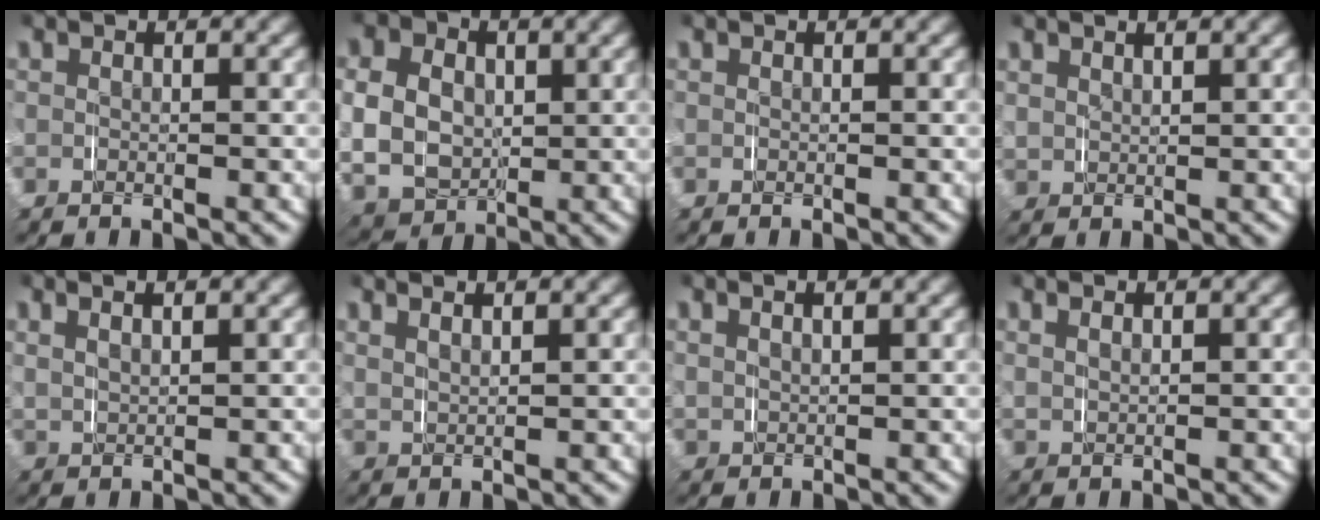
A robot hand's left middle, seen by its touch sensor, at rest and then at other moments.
{"total": 10.0, "force": [0.6, 8.6, 5.1], "torque": [-0.136, -0.031, 0.017]}
{"total": 0.0}
{"total": 1.7, "force": [1.4, 1.0, 0.5], "torque": [-0.017, -0.002, 0.031]}
{"total": 2.1, "force": [1.5, 0.8, 1.1], "torque": [-0.021, 0.005, 0.030]}
{"total": 2.7, "force": [2.1, 0.8, 1.3], "torque": [-0.019, 0.007, 0.038]}
{"total": 1.3, "force": [1.0, 0.7, 0.6], "torque": [-0.015, 0.001, 0.024]}
{"total": 1.3, "force": [1.0, 0.5, 0.7], "torque": [-0.013, 0.002, 0.023]}